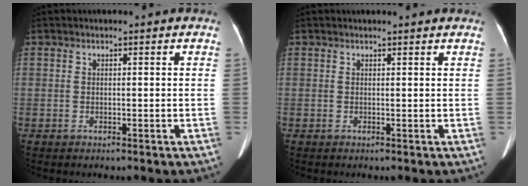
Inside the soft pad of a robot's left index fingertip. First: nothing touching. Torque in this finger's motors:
{"motor_torque": [0.05, 0.13, 0.00, 0.01]}